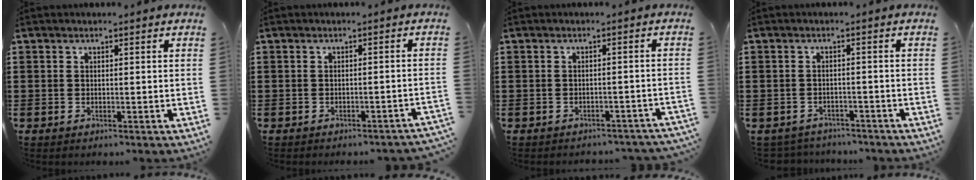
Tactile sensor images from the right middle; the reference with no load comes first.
{"total": 1.2, "force": [-1.1, 0.0, 0.3], "torque": [-0.008, 0.002, -0.023]}
{"total": 1.8, "force": [-1.7, 0.2, 0.1], "torque": [-0.008, 0.000, -0.037]}
{"total": 2.1, "force": [-2.0, 0.4, -0.2], "torque": [-0.005, 0.001, -0.046]}